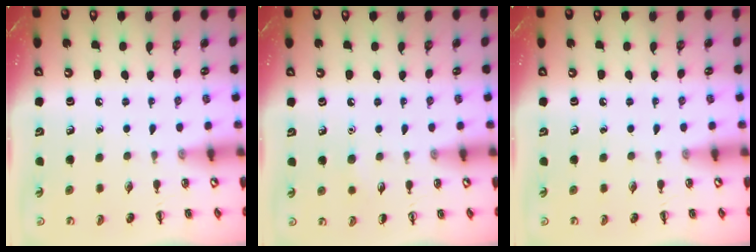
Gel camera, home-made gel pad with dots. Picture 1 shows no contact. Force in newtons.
{"total": 3.7, "press": 3.5, "slide": 1.1}
{"total": 0.0}